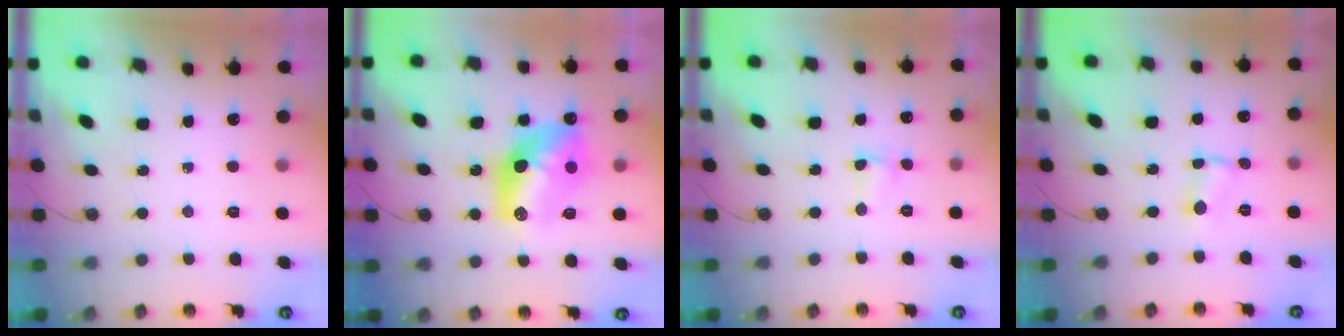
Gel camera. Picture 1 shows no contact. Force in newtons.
{"total": 14.3, "press": 14.2, "slide": 0.8}
{"total": 2.4, "press": 2.4, "slide": 0.6}
{"total": 1.5, "press": 1.5, "slide": 0.2}